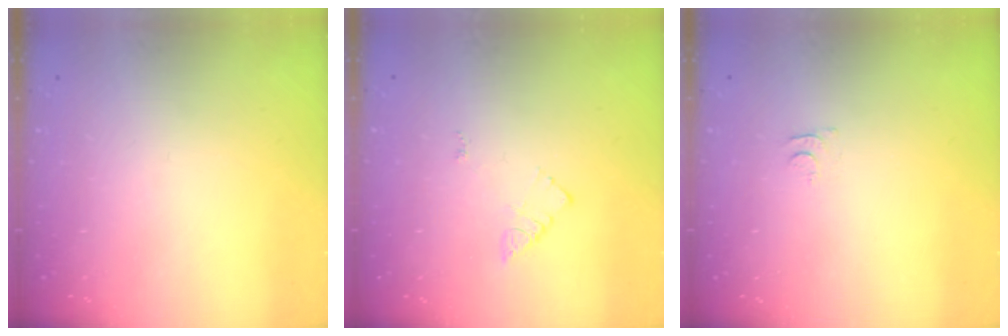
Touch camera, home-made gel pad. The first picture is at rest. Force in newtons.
{"total": 3.7, "press": 3.7, "slide": 0.3}
{"total": 4.4, "press": 4.4, "slide": 0.4}